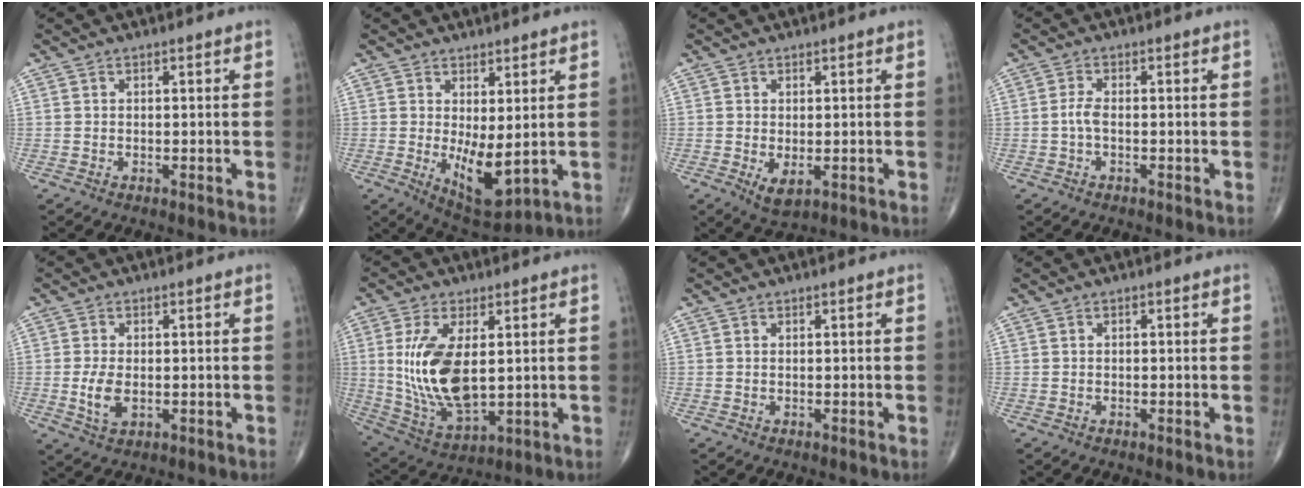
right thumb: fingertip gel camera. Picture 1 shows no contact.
{"total": 8.2, "force": [0.0, 3.3, 7.5], "torque": [-0.112, -0.022, 0.018]}
{"total": 3.4, "force": [-0.7, 1.7, 2.8], "torque": [-0.044, -0.010, 0.000]}
{"total": 1.9, "force": [-0.4, 0.6, 1.8], "torque": [-0.040, 0.000, -0.011]}
{"total": 4.8, "force": [-0.6, 2.7, 3.9], "torque": [-0.078, -0.008, -0.006]}
{"total": 15.0, "force": [1.8, 7.2, 13.1], "torque": [-0.259, -0.020, 0.052]}
{"total": 0.0}
{"total": 0.0}